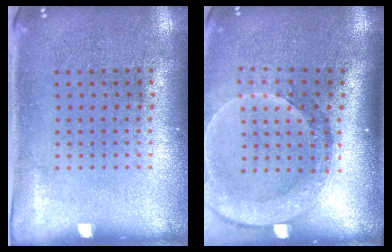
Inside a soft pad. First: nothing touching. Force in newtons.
{"total": 2.6, "press": 2.0, "slide": 1.7}